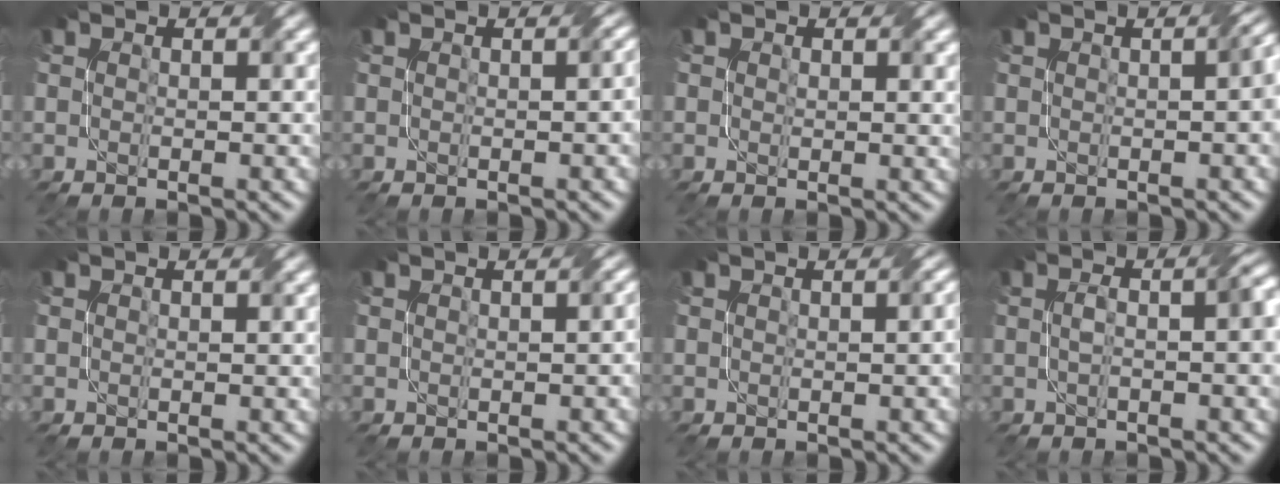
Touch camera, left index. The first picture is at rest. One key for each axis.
{"total": 1.7, "fx": 0.2, "fy": 0.7, "fz": 1.5, "tx": -0.011, "ty": 0.005, "tz": 0.002}
{"total": 1.2, "fx": 0.5, "fy": 0.8, "fz": 0.8, "tx": -0.009, "ty": -0.005, "tz": 0.013}
{"total": 3.1, "fx": 0.2, "fy": 1.1, "fz": 2.9, "tx": -0.016, "ty": 0.016, "tz": 0.004}
{"total": 0.0}
{"total": 1.0, "fx": 0.3, "fy": 0.4, "fz": 0.9, "tx": -0.010, "ty": 0.003, "tz": 0.004}
{"total": 1.4, "fx": 0.3, "fy": 0.5, "fz": 1.3, "tx": -0.009, "ty": 0.006, "tz": 0.002}
{"total": 3.8, "fx": -0.1, "fy": 1.3, "fz": 3.6, "tx": -0.059, "ty": 0.009, "tz": -0.002}